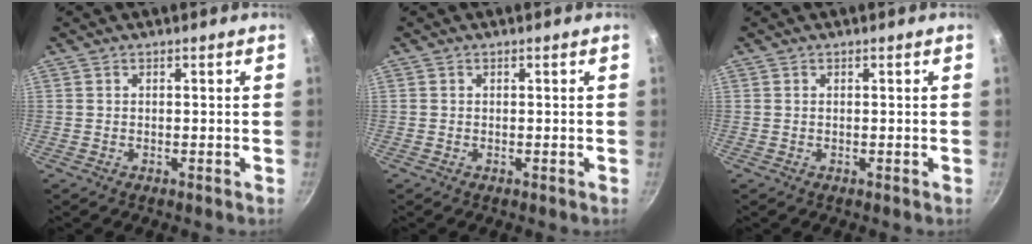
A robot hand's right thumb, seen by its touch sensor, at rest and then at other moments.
{"total": 0.0}
{"total": 0.0}